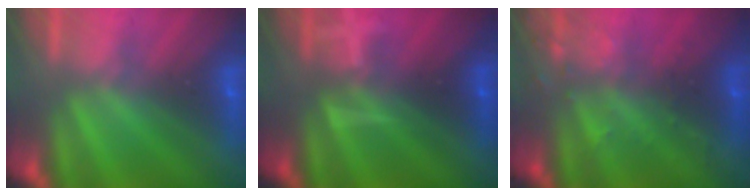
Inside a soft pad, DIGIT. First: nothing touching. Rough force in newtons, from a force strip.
{"total": 3.2}
{"total": 2.9}